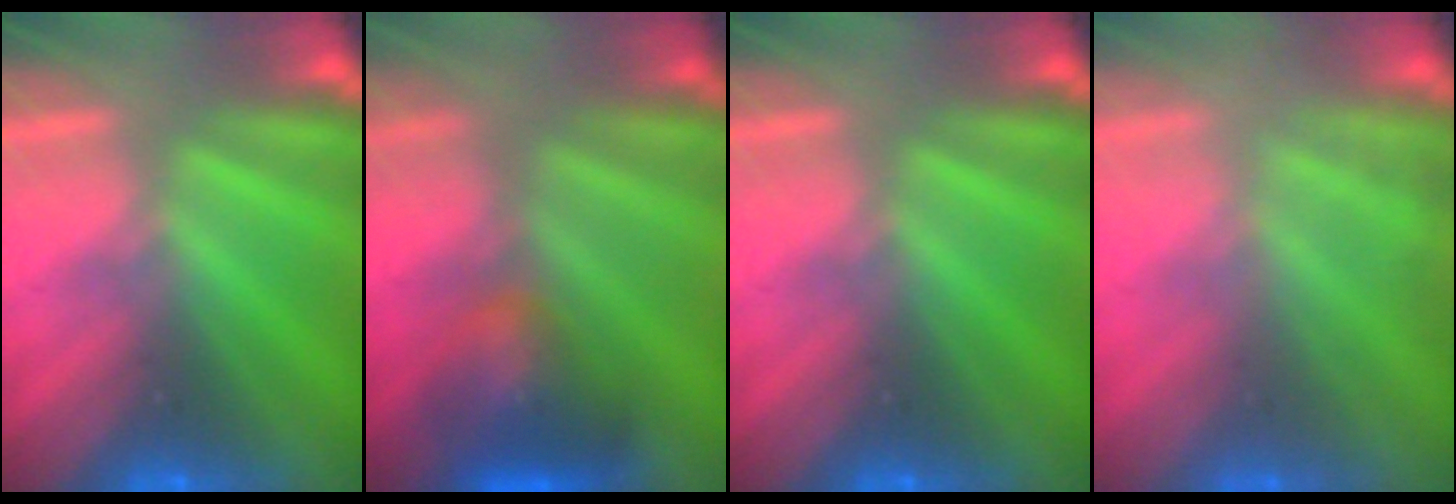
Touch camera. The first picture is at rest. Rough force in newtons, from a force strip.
{"total": 6.0}
{"total": 0.0}
{"total": 2.7}